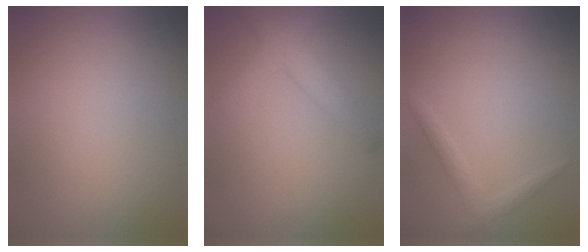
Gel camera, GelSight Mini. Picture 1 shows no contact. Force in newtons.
{"total": 3.6, "press": 3.6, "slide": 0.2}
{"total": 1.5, "press": 1.5, "slide": 0.1}